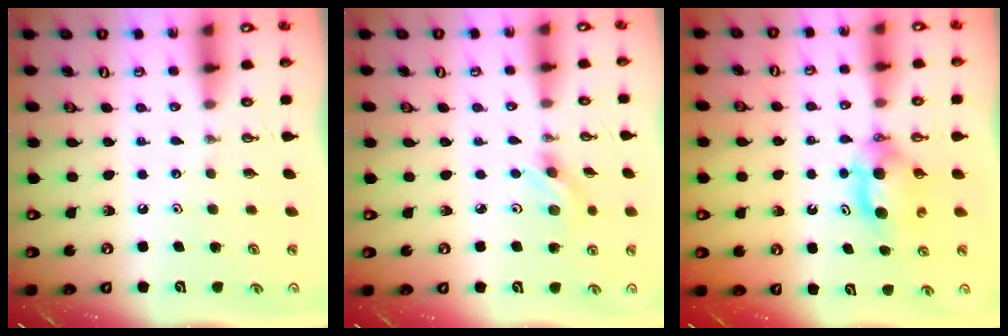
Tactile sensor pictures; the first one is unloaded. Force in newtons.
{"total": 3.0, "press": 2.9, "slide": 0.9}
{"total": 6.2, "press": 5.9, "slide": 2.0}